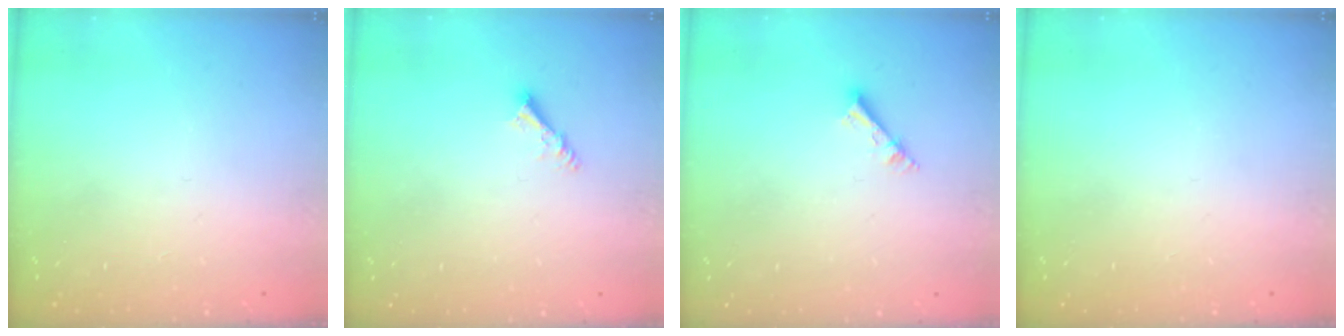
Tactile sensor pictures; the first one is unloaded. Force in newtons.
{"total": 3.9, "press": 3.9, "slide": 0.3}
{"total": 2.6, "press": 2.5, "slide": 0.2}
{"total": 0.0}